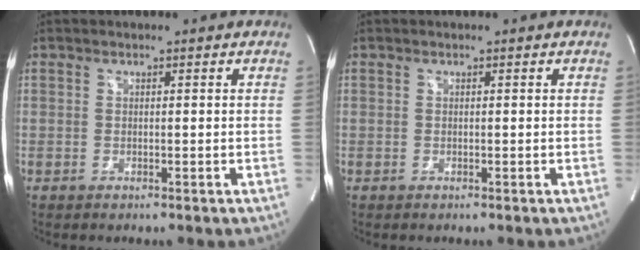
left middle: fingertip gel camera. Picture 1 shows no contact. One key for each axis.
{"total": 0.0}